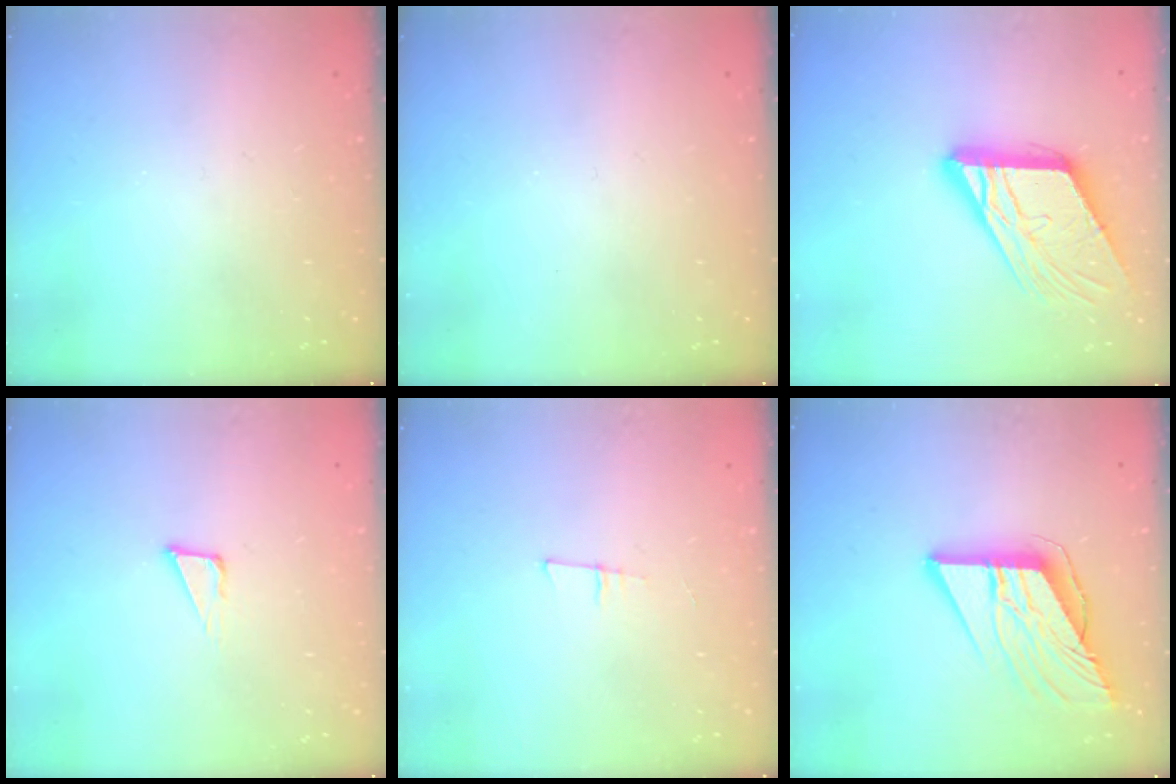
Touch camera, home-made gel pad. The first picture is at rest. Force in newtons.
{"total": 0.0}
{"total": 15.7, "press": 15.6, "slide": 1.8}
{"total": 3.8, "press": 3.7, "slide": 0.9}
{"total": 5.6, "press": 4.7, "slide": 2.9}
{"total": 11.3, "press": 11.2, "slide": 1.5}